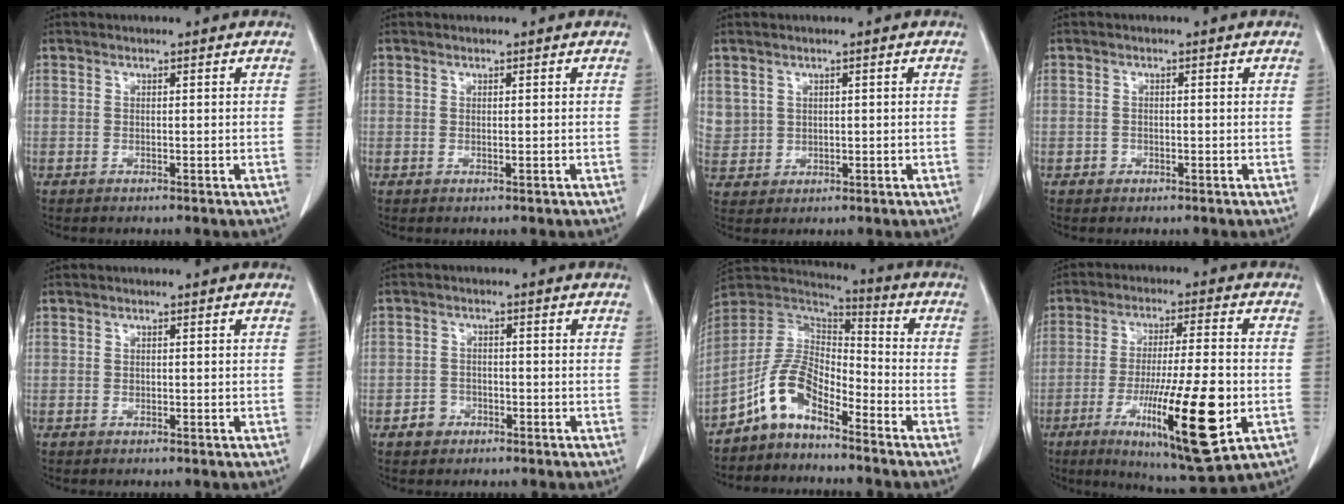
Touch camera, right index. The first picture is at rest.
{"total": 0.0}
{"total": 4.6, "force": [1.7, 4.2, 1.0], "torque": [-0.029, 0.009, 0.048]}
{"total": 1.0, "force": [-0.4, 1.0, 0.2], "torque": [0.001, 0.004, -0.007]}
{"total": 0.0}
{"total": 2.8, "force": [-1.4, 2.3, 0.7], "torque": [-0.006, 0.009, -0.023]}
{"total": 9.4, "force": [-6.1, 4.4, 5.7], "torque": [-0.123, 0.029, -0.126]}
{"total": 17.4, "force": [-5.4, 1.9, 16.5], "torque": [-0.277, -0.029, -0.080]}